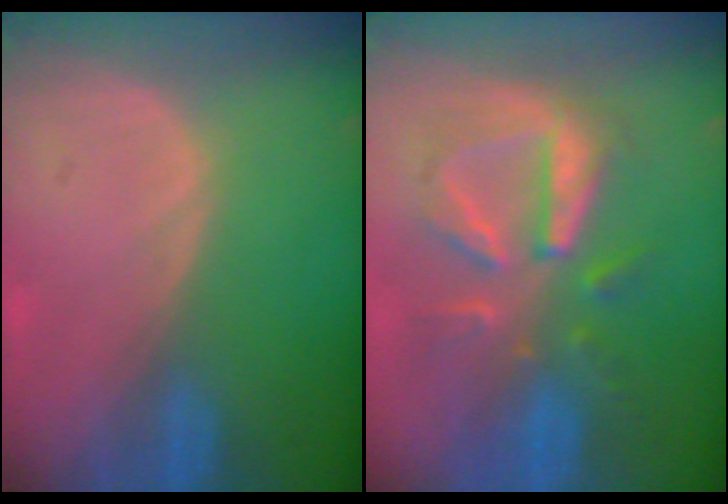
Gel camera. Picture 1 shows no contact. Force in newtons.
{"total": 9.3, "press": 8.9, "slide": 2.8}